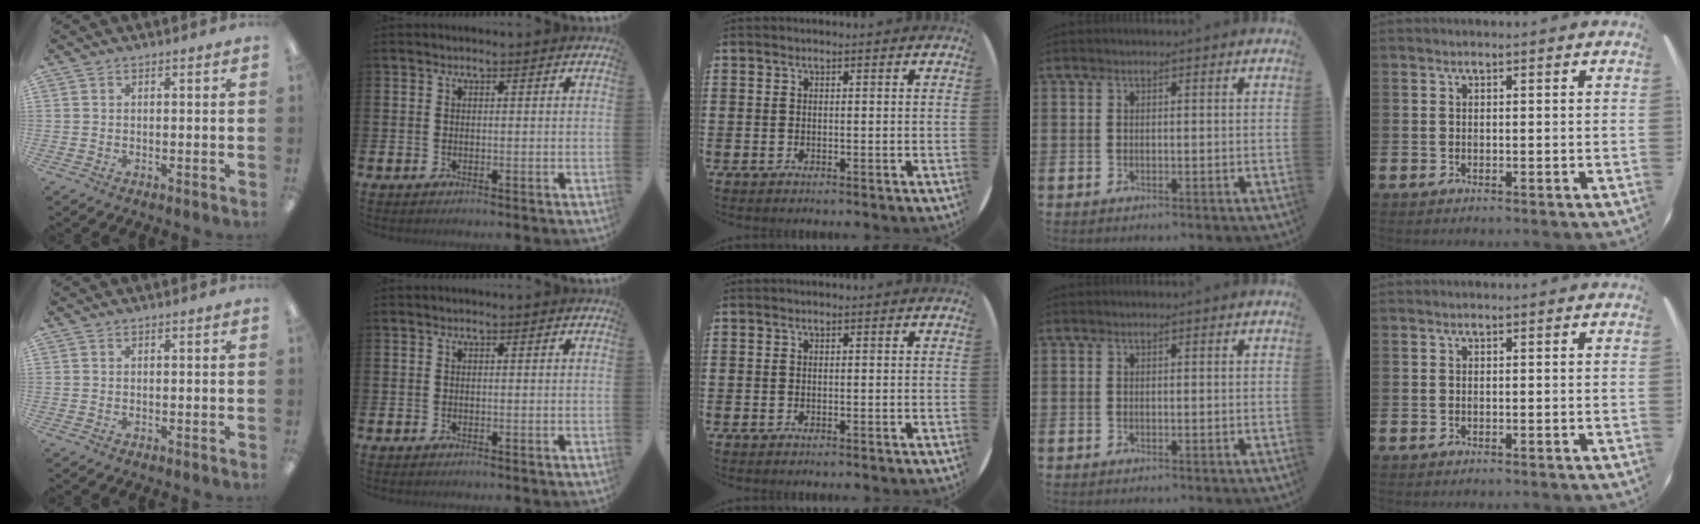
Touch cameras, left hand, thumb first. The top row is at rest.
{}